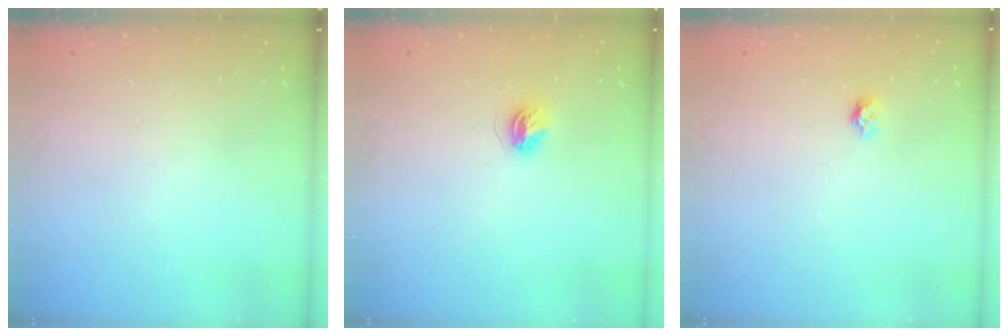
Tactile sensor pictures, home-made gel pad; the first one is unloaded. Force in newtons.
{"total": 4.6, "press": 4.6, "slide": 0.6}
{"total": 3.7, "press": 3.6, "slide": 0.2}